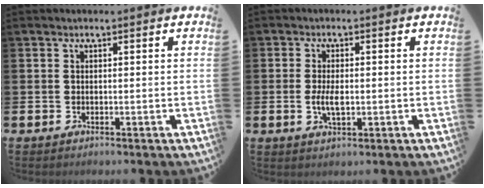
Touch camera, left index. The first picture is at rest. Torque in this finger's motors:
{"motor_torque": [0.71, 0.21, 0.16, 0.11]}